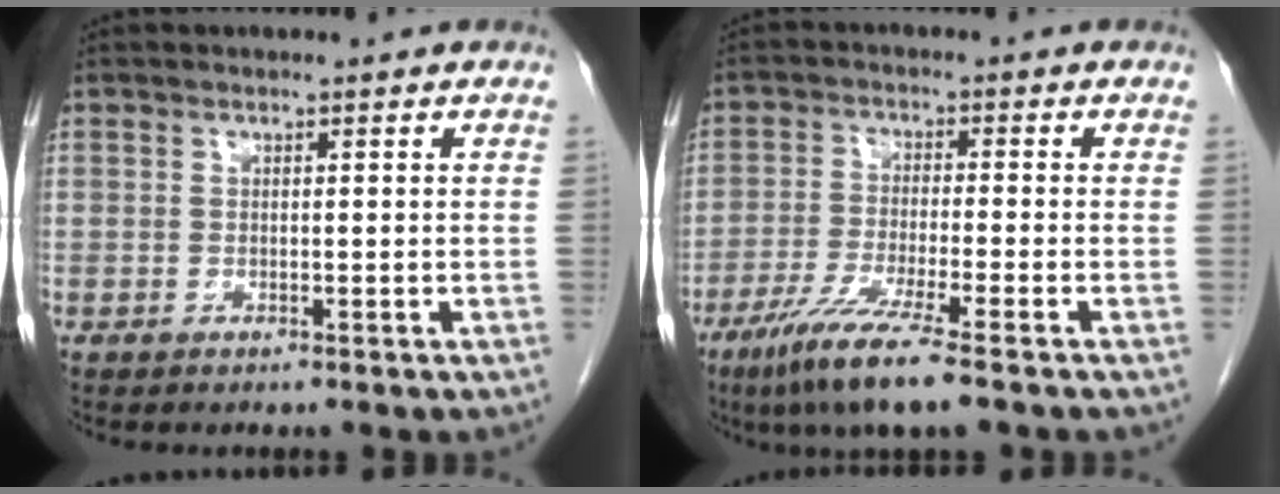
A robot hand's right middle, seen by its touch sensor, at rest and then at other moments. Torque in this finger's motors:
{"motor_torque": [1.32, -0.82, 0.18, 0.10]}